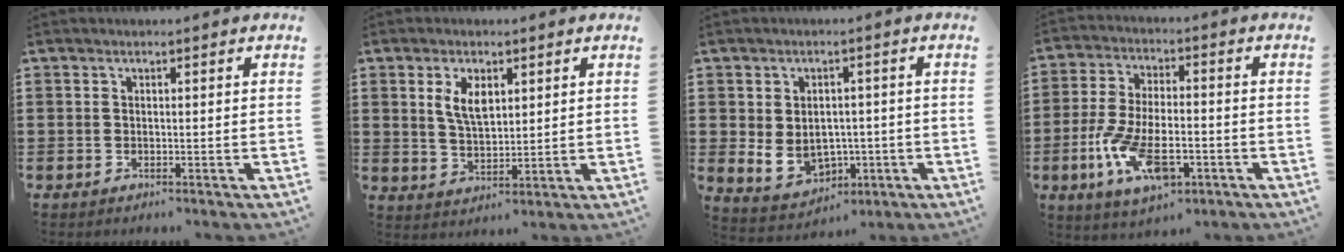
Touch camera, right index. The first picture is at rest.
{"total": 5.0, "force": [2.0, 2.5, 3.9], "torque": [-0.085, 0.007, 0.034]}
{"total": 5.3, "force": [-0.6, 4.5, 2.8], "torque": [-0.053, 0.004, -0.013]}
{"total": 10.4, "force": [-4.0, 4.5, 8.4], "torque": [-0.181, -0.001, -0.071]}